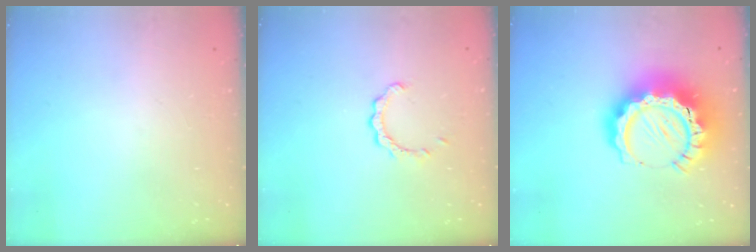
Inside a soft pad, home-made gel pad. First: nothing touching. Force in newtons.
{"total": 2.7, "press": 2.7, "slide": 0.3}
{"total": 19.4, "press": 19.3, "slide": 1.8}